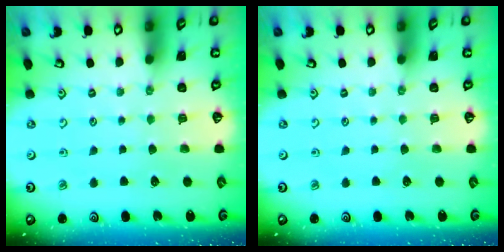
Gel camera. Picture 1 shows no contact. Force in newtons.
{"total": 0.0}